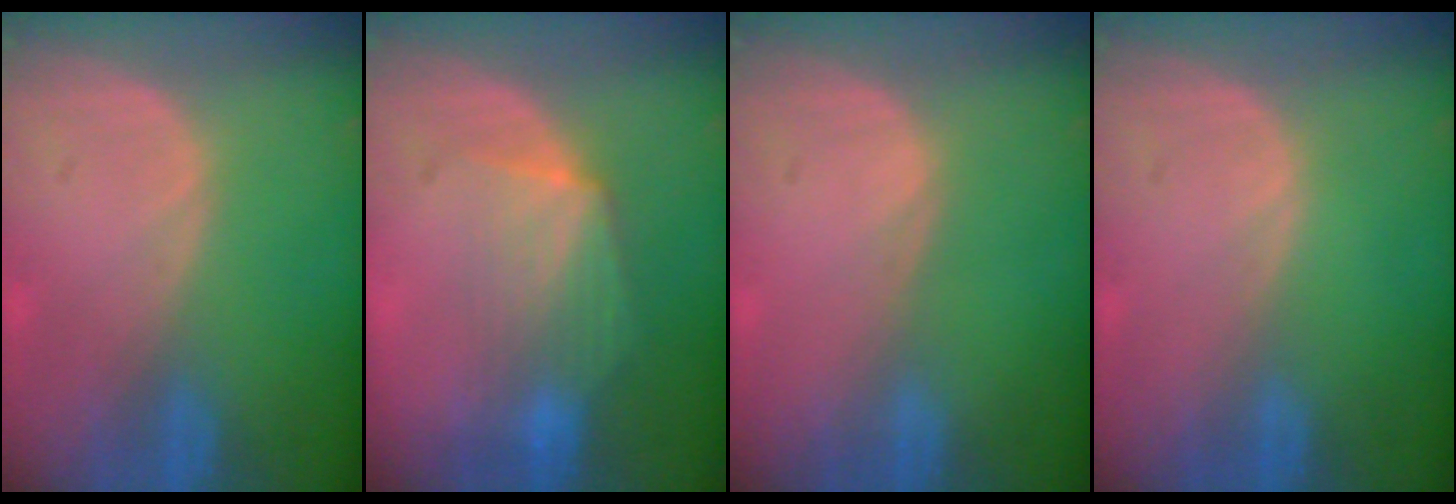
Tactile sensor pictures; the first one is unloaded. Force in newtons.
{"total": 6.9, "press": 6.3, "slide": 2.9}
{"total": 0.0}
{"total": 0.0}